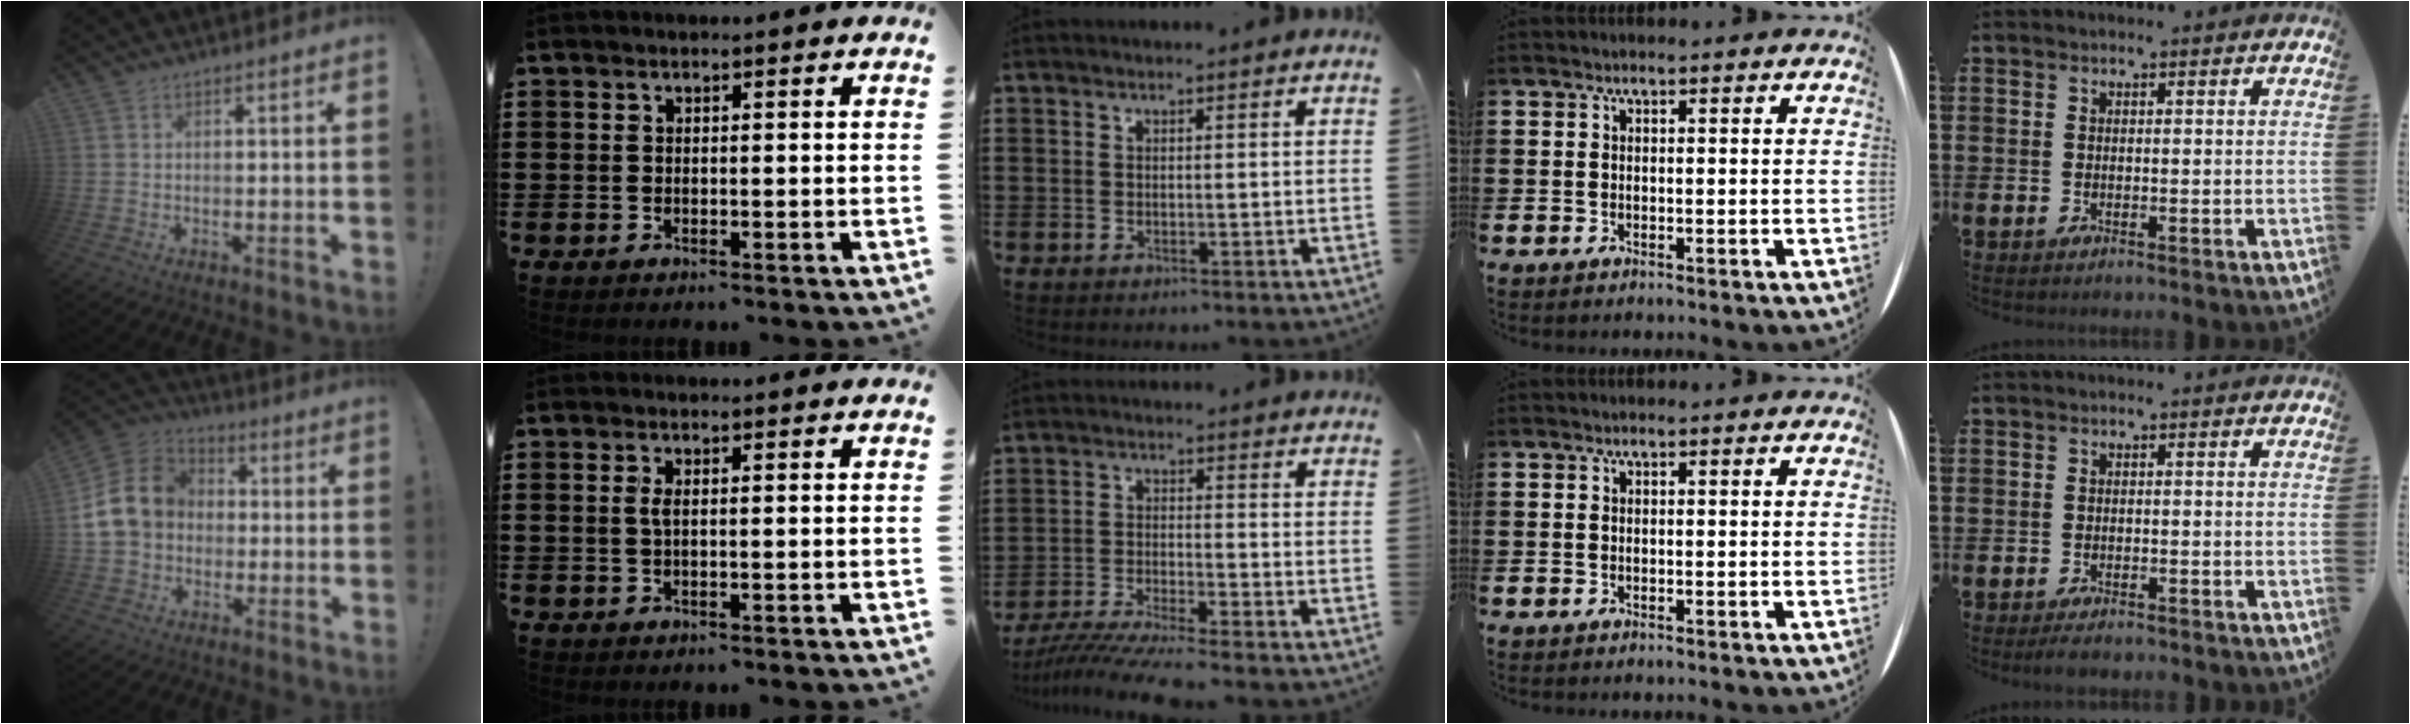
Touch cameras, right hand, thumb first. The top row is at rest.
{"thumb": {"total": 15.8, "force": [2.1, 13.1, 8.5], "torque": [-0.146, 0.014, 0.047]}, "index": {"total": 1.3, "force": [0.2, 0.3, 1.3], "torque": [-0.025, 0.001, 0.002]}, "middle": {"total": 5.9, "force": [-5.5, -0.3, 2.1], "torque": [-0.053, -0.021, -0.110]}, "little": {"total": 1.1, "force": [-1.1, 0.2, 0.4], "torque": [-0.009, 0.000, -0.022]}}